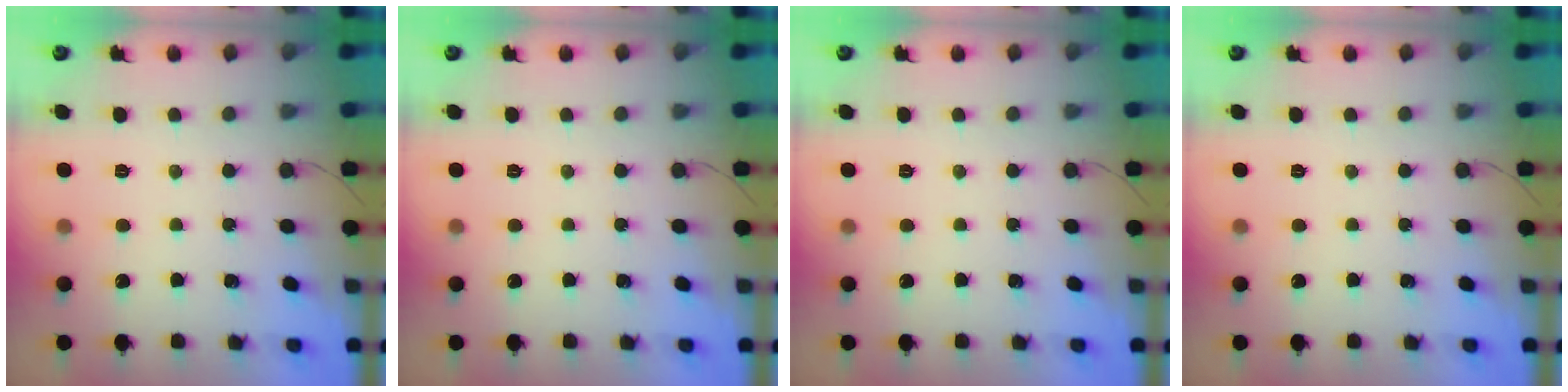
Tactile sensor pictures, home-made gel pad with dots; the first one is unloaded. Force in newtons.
{"total": 0.0}
{"total": 0.0}
{"total": 0.0}